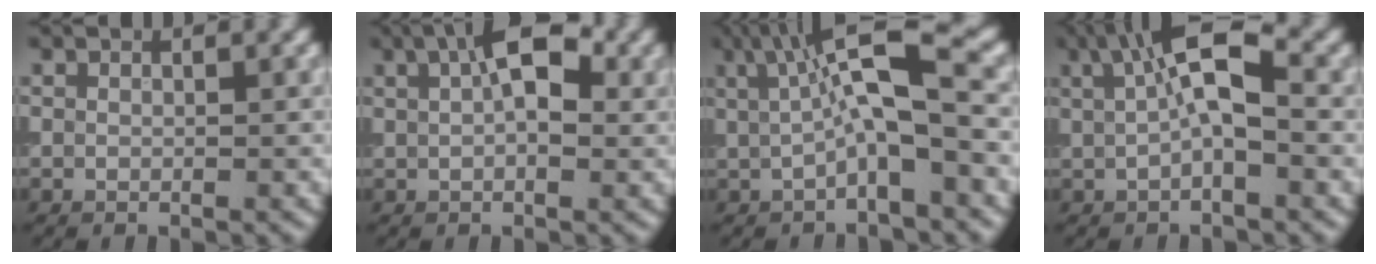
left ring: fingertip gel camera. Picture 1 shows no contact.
{"total": 5.8, "force": [1.9, 2.7, 4.7], "torque": [-0.067, 0.015, 0.018]}
{"total": 7.0, "force": [1.2, 1.8, 6.7], "torque": [-0.113, 0.014, 0.012]}
{"total": 5.7, "force": [1.2, 1.7, 5.3], "torque": [-0.089, 0.012, 0.011]}